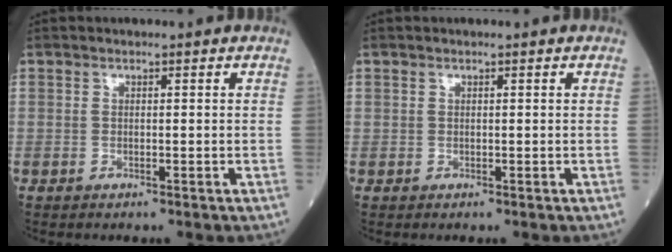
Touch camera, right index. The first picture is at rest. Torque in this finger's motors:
{"motor_torque": [0.03, -0.04, 0.20, 0.04]}